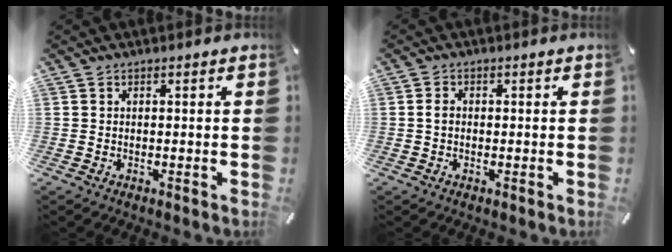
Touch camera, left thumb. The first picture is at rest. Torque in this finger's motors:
{"motor_torque": [0.09, 0.57, 0.08, -0.17, 0.04]}